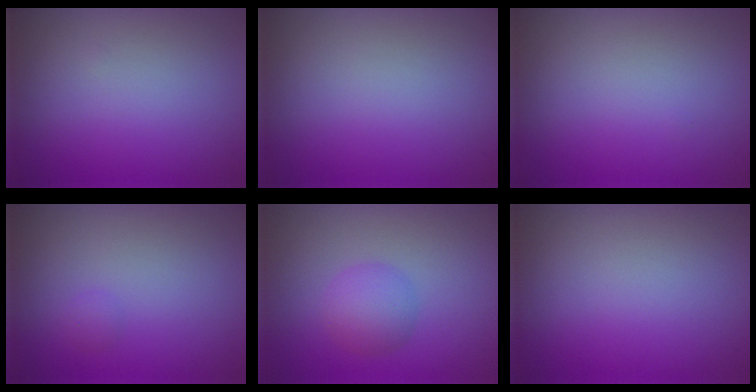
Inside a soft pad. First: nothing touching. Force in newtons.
{"total": 0.0}
{"total": 0.0}
{"total": 0.6, "press": 0.6, "slide": 0.1}
{"total": 2.8, "press": 2.8, "slide": 0.1}
{"total": 0.0}